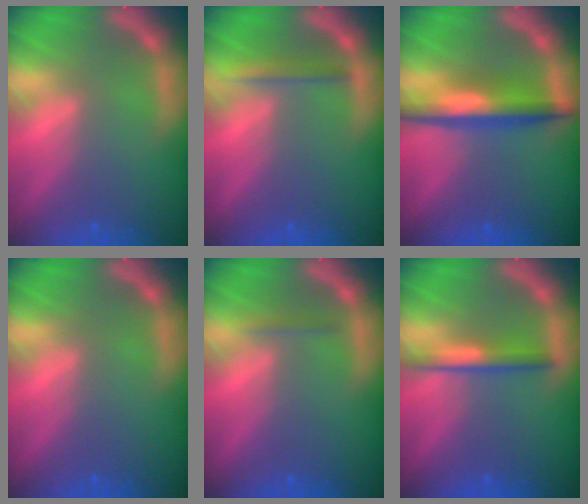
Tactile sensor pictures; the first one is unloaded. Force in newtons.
{"total": 2.0}
{"total": 5.5}
{"total": 0.0}
{"total": 0.9}
{"total": 3.0}